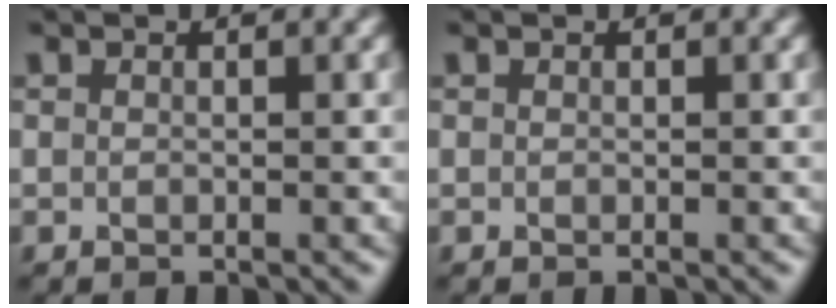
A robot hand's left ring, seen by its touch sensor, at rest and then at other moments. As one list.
[{"total": 0.0}]